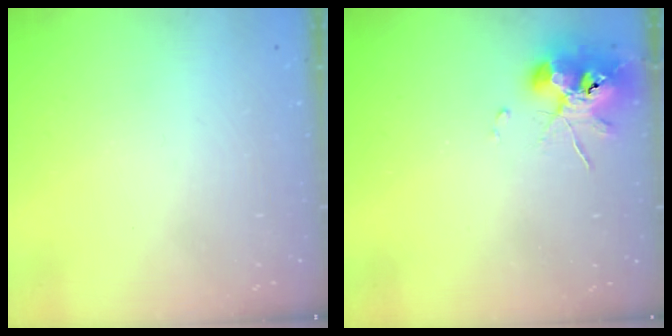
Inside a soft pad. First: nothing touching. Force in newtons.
{"total": 9.7, "press": 9.6, "slide": 1.4}